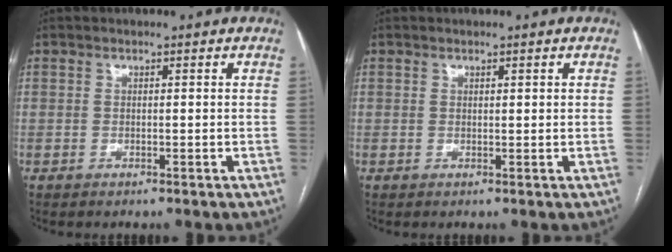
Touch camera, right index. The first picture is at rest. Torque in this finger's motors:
{"motor_torque": [-0.03, 0.09, -0.03, 0.00]}